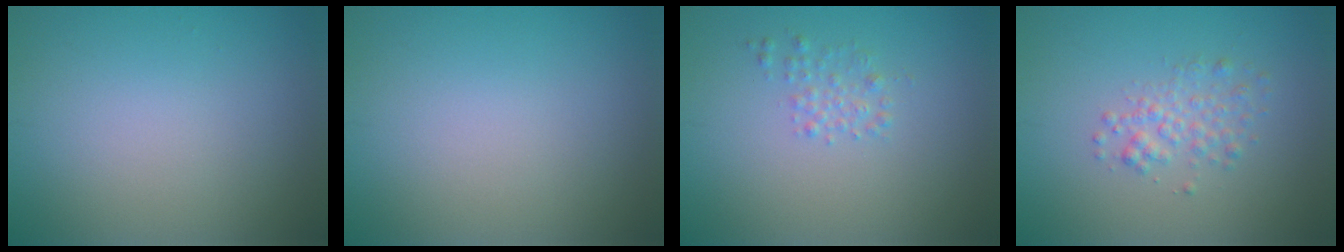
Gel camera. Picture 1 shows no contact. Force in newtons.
{"total": 0.0}
{"total": 1.4, "press": 1.4, "slide": 0.1}
{"total": 2.1, "press": 2.1, "slide": 0.1}